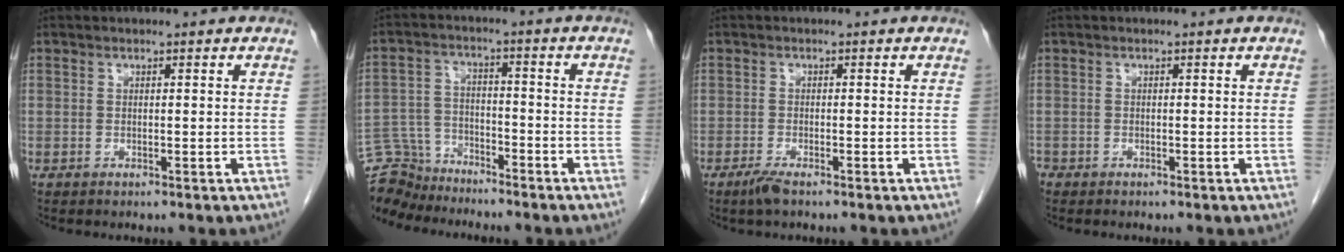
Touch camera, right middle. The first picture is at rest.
{"total": 9.5, "force": [-9.0, 2.8, -0.1], "torque": [-0.009, 0.016, -0.170]}
{"total": 1.9, "force": [-1.4, 0.2, 1.3], "torque": [-0.029, -0.005, -0.025]}
{"total": 0.7, "force": [-0.6, 0.4, 0.1], "torque": [-0.006, 0.001, -0.013]}